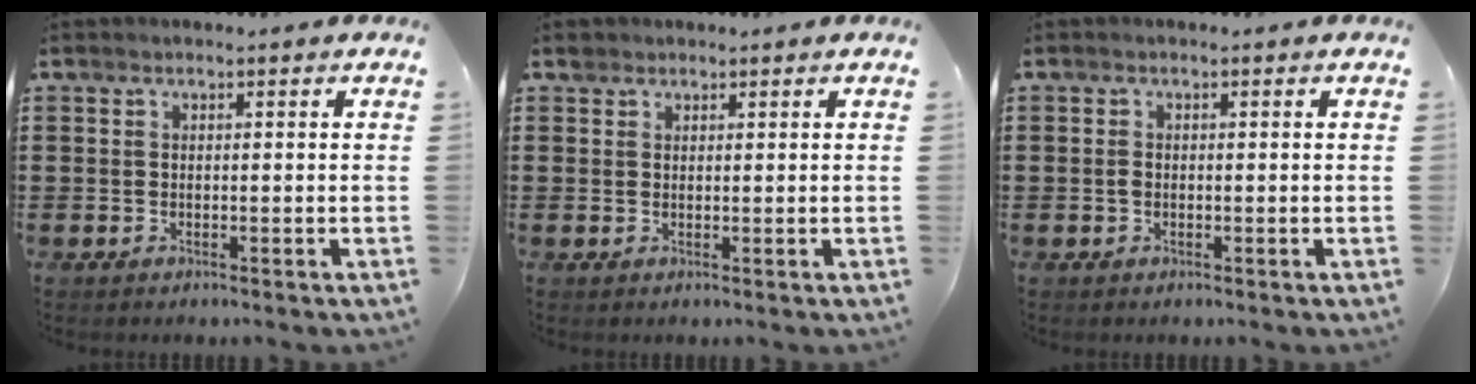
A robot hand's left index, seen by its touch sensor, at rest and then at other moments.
{"total": 1.1, "force": [0.9, 0.6, 0.1], "torque": [-0.004, 0.003, 0.017]}
{"total": 0.9, "force": [-0.2, 0.5, 0.7], "torque": [-0.016, -0.001, -0.004]}